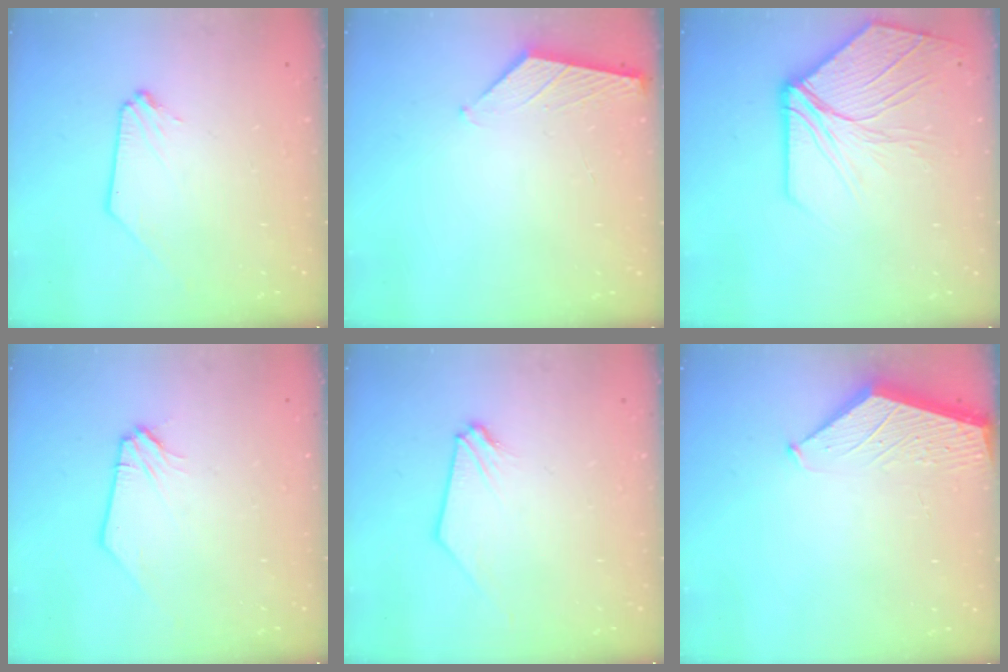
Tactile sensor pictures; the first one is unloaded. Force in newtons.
{"total": 1.3, "press": 1.3, "slide": 0.2}
{"total": 10.8, "press": 10.6, "slide": 1.9}
{"total": 0.0}
{"total": 0.7, "press": 0.7, "slide": 0.2}
{"total": 1.6, "press": 1.6, "slide": 0.2}